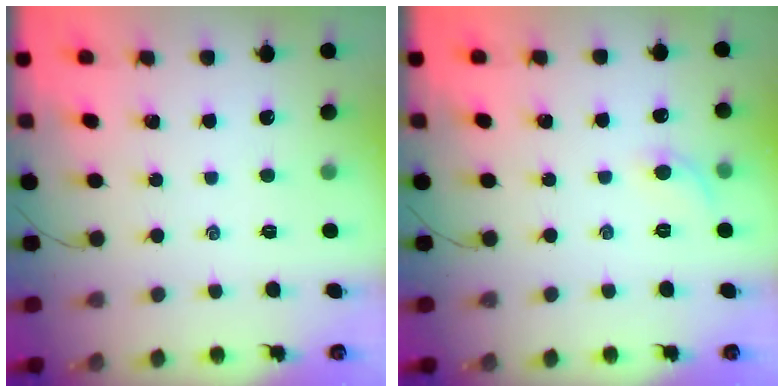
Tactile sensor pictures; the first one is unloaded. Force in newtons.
{"total": 5.1, "press": 4.8, "slide": 1.7}